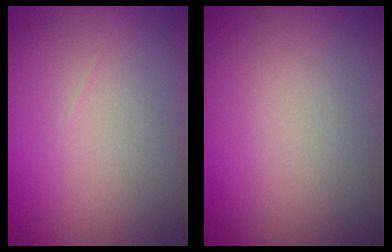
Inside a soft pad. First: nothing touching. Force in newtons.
{"total": 0.0}